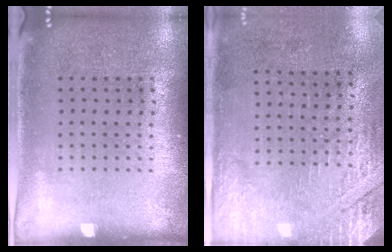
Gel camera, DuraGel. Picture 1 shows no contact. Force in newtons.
{"total": 2.8, "press": 2.5, "slide": 1.4}